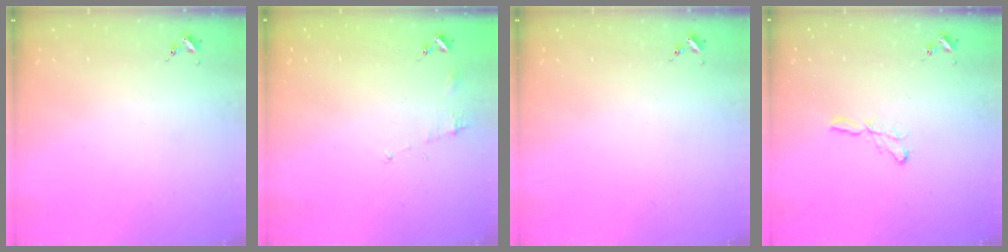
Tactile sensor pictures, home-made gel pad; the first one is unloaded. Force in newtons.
{"total": 5.2, "press": 5.2, "slide": 0.5}
{"total": 0.0}
{"total": 5.4, "press": 5.4, "slide": 0.3}